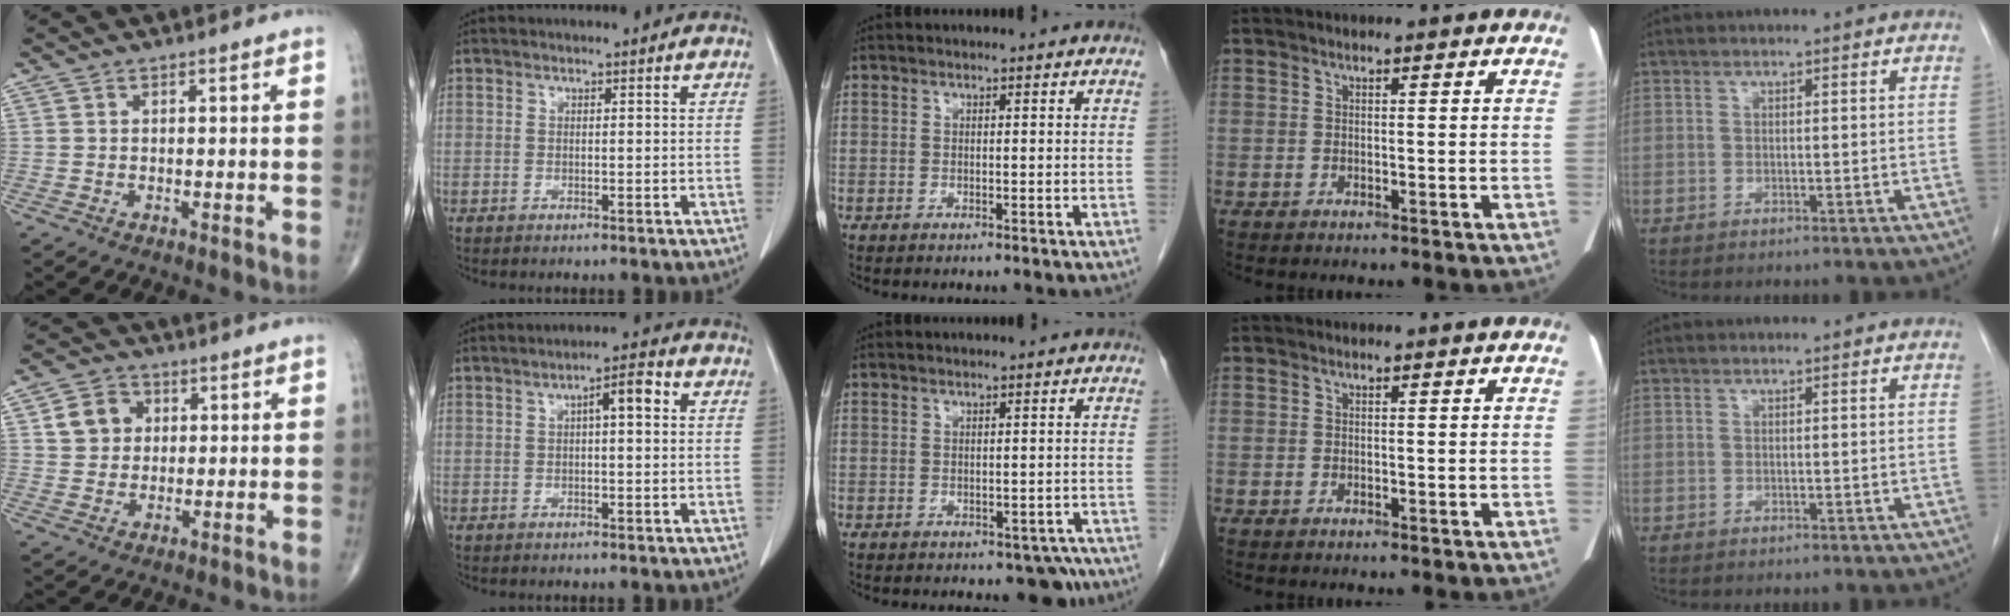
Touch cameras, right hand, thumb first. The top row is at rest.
{"thumb": {"total": 6.6, "force": [1.6, 5.7, 2.8], "torque": [-0.024, 0.000, 0.024]}, "index": {"total": 4.5, "force": [1.0, 1.0, 4.2], "torque": [-0.067, 0.016, 0.012]}, "middle": {"total": 3.5, "force": [-2.3, 2.1, 1.6], "torque": [-0.002, 0.005, -0.024]}}